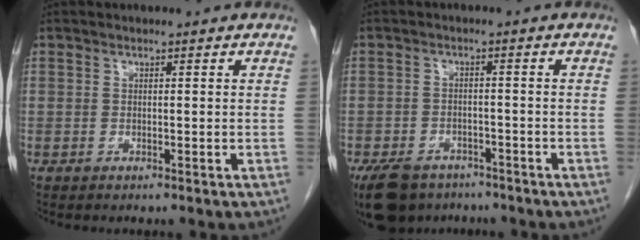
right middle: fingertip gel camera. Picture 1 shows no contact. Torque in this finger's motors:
{"motor_torque": [1.22, -0.92, 0.47, 0.09]}